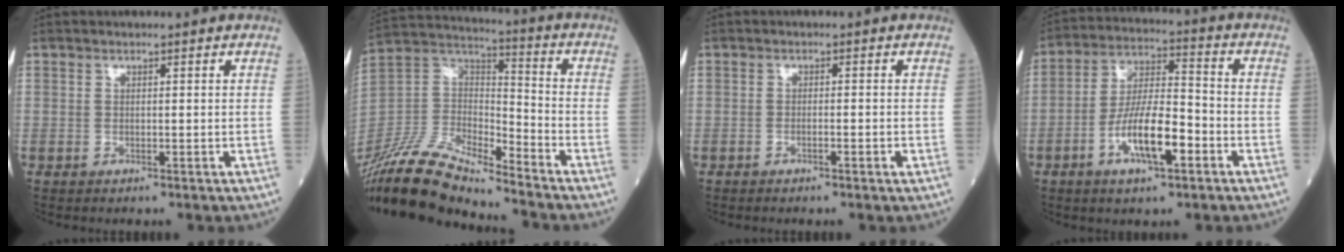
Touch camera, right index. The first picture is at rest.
{"total": 16.3, "force": [-14.8, 2.4, 6.5], "torque": [-0.129, 0.023, -0.283]}
{"total": 1.4, "force": [-0.6, 0.1, 1.2], "torque": [-0.022, 0.003, -0.008]}
{"total": 10.7, "force": [-4.3, 2.7, 9.4], "torque": [-0.184, 0.004, -0.077]}